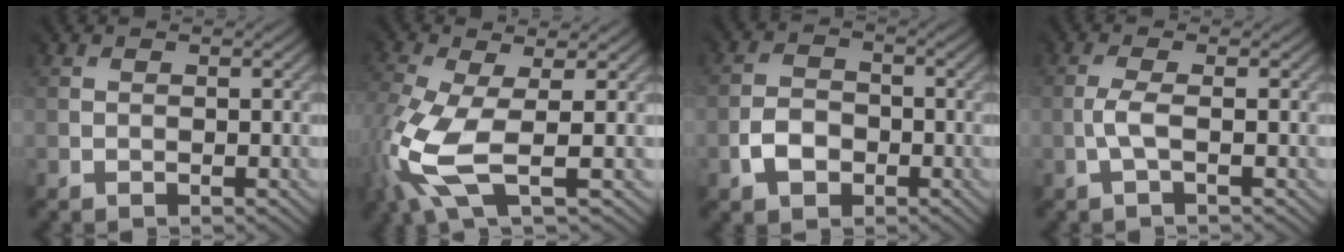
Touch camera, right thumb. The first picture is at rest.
{"total": 8.4, "force": [-2.8, 3.1, 7.3], "torque": [-0.204, -0.016, -0.062]}
{"total": 2.3, "force": [-1.7, 1.5, 0.2], "torque": [-0.005, -0.001, -0.037]}
{"total": 1.5, "force": [-0.8, -0.4, 1.2], "torque": [-0.036, 0.005, -0.020]}